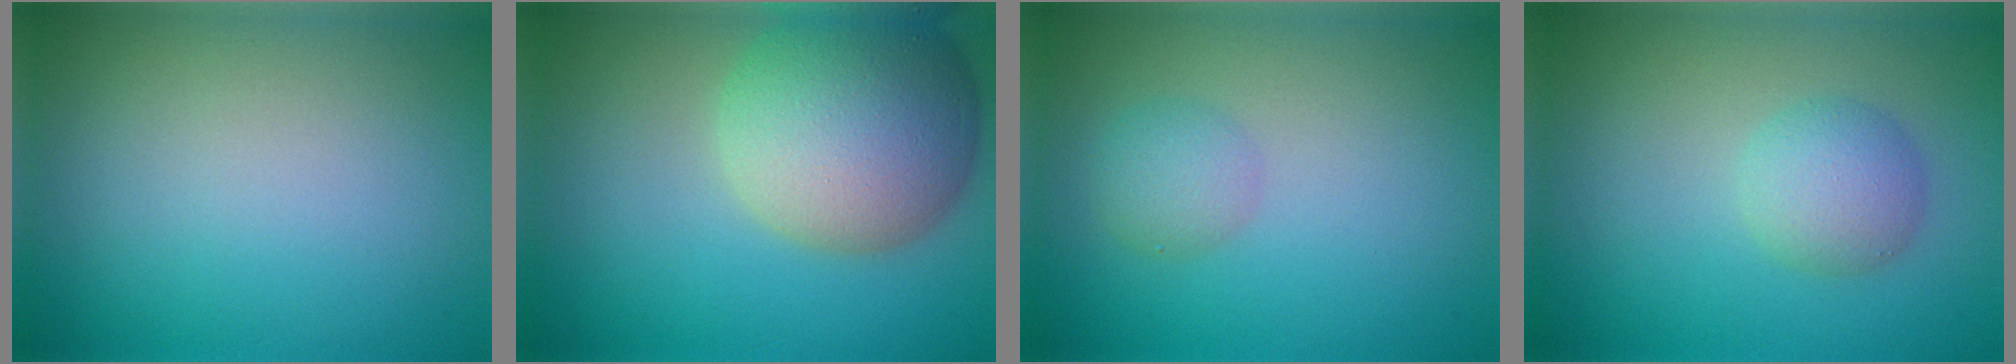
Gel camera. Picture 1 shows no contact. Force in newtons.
{"total": 10.7, "press": 10.7, "slide": 0.9}
{"total": 2.0, "press": 2.0, "slide": 0.0}
{"total": 2.9, "press": 2.9, "slide": 0.0}